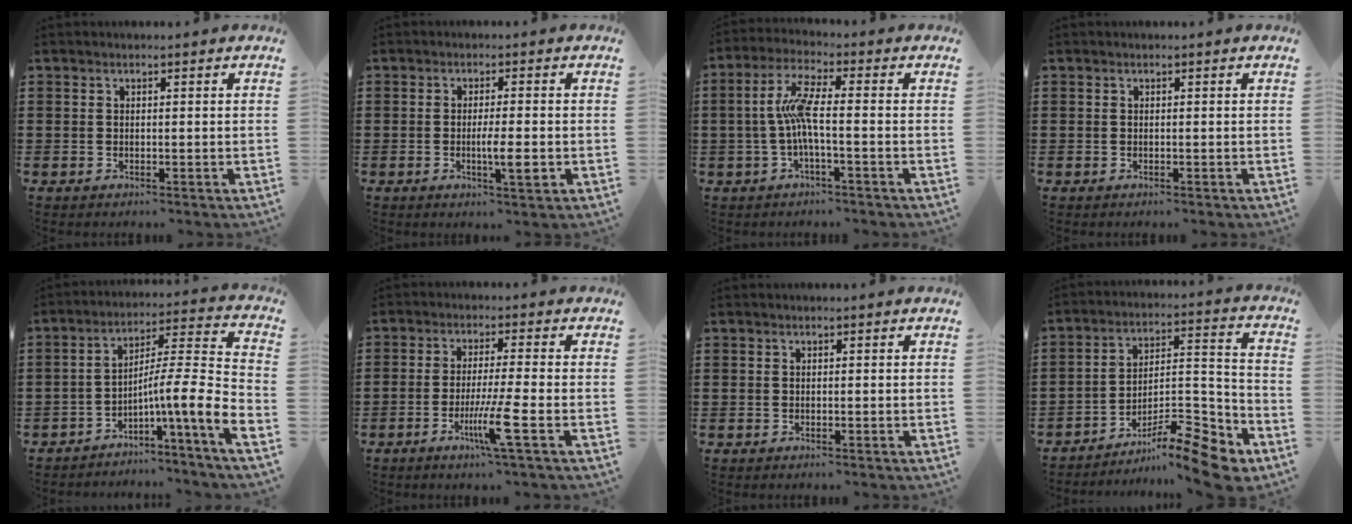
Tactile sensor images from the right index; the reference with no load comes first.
{"total": 4.4, "force": [-1.1, 0.5, 4.2], "torque": [-0.078, -0.007, -0.023]}
{"total": 6.8, "force": [-1.0, 1.1, 6.6], "torque": [-0.149, -0.008, -0.030]}
{"total": 0.0}
{"total": 9.6, "force": [-4.4, -0.6, 8.5], "torque": [-0.137, -0.043, -0.099]}
{"total": 6.9, "force": [-2.8, -0.3, 6.4], "torque": [-0.117, -0.018, -0.050]}
{"total": 0.0}
{"total": 12.0, "force": [-9.3, 2.8, 6.9], "torque": [-0.091, 0.035, -0.174]}